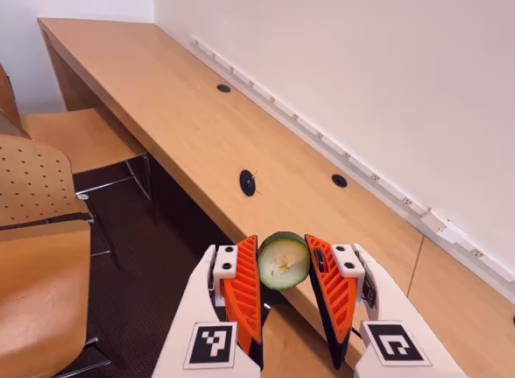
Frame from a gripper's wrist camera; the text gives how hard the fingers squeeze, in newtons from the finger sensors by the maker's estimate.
{"total": 10.3, "left": 10.9, "right": 9.7}